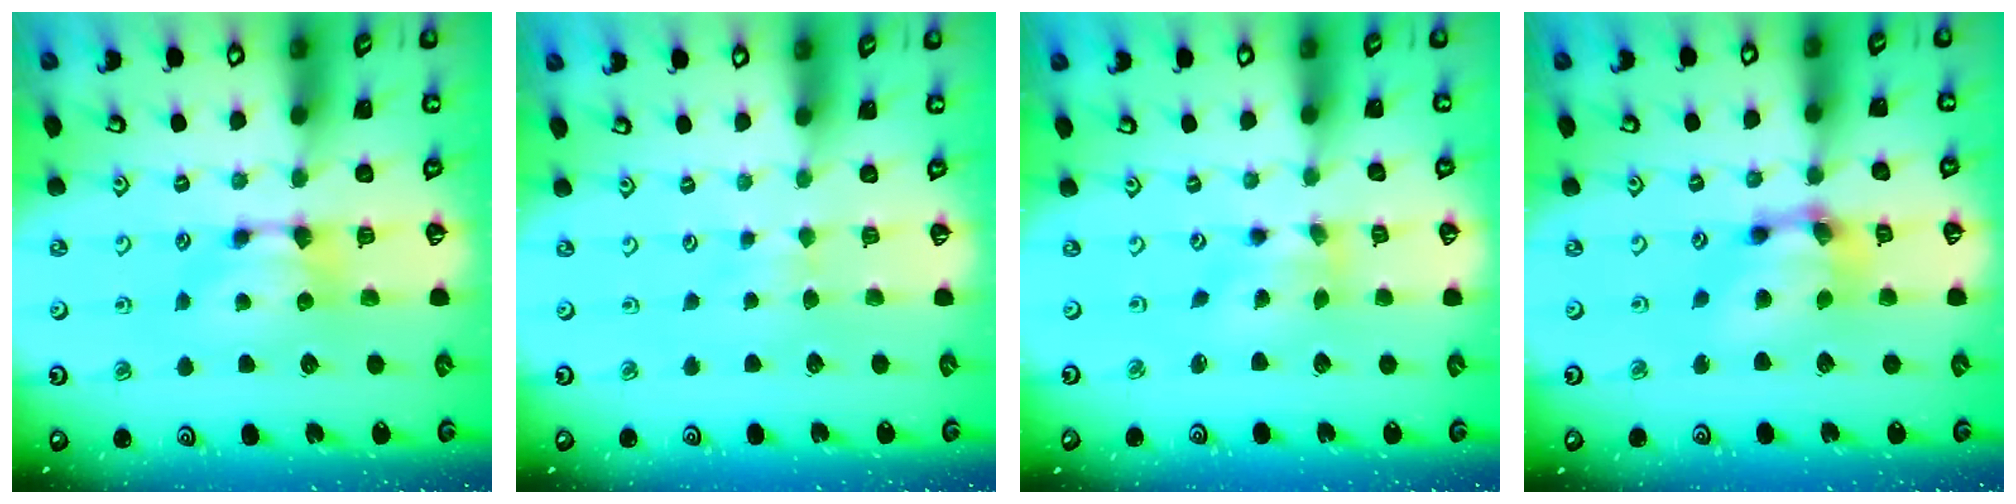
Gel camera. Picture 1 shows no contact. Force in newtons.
{"total": 2.6, "press": 2.6, "slide": 0.4}
{"total": 1.4, "press": 0.3, "slide": 1.4}
{"total": 6.8, "press": 6.5, "slide": 2.0}